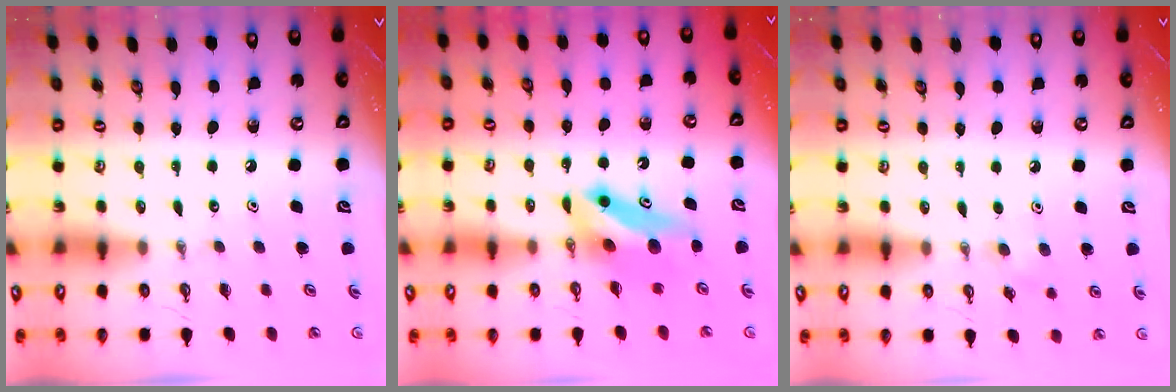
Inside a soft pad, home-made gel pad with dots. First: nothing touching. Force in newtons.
{"total": 7.1, "press": 7.0, "slide": 1.5}
{"total": 5.4, "press": 5.2, "slide": 1.3}